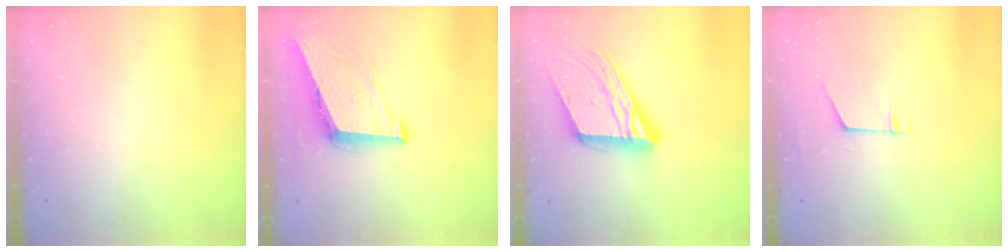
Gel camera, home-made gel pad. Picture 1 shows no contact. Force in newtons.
{"total": 8.6, "press": 7.7, "slide": 3.8}
{"total": 18.4, "press": 18.1, "slide": 2.9}
{"total": 6.1, "press": 6.1, "slide": 0.5}